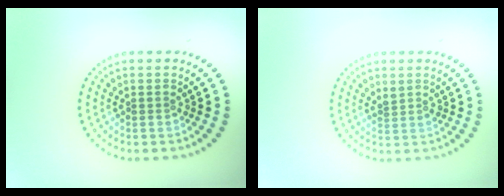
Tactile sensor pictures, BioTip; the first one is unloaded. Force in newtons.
{"total": 1.1, "press": 0.8, "slide": 0.7}